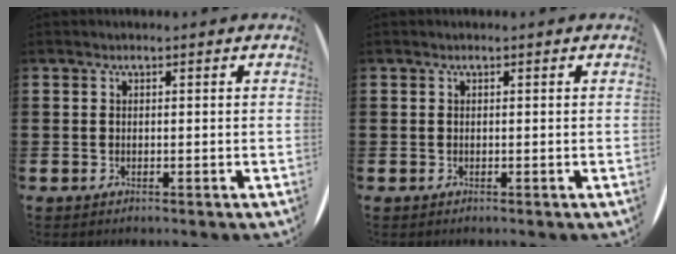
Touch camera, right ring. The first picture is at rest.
{"total": 0.0}